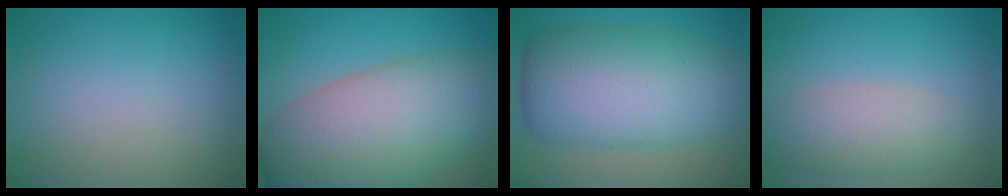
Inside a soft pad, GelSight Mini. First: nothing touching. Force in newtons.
{"total": 12.8, "press": 12.8, "slide": 0.5}
{"total": 11.7, "press": 11.7, "slide": 0.0}
{"total": 4.0, "press": 4.0, "slide": 0.3}